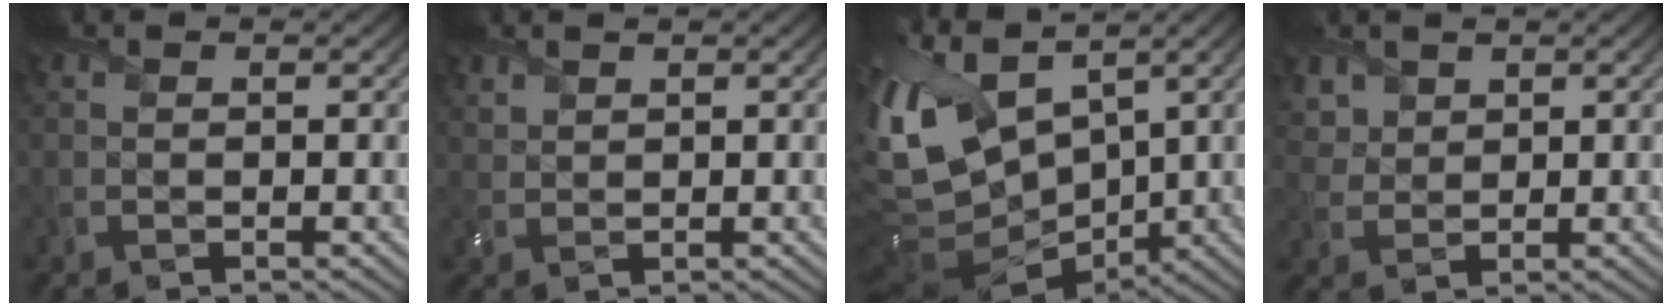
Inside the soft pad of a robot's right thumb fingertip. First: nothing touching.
{"total": 1.5, "force": [1.3, 0.7, 0.3], "torque": [-0.015, 0.001, 0.032]}
{"total": 14.4, "force": [3.4, 8.6, 11.0], "torque": [-0.285, -0.012, 0.088]}
{"total": 3.6, "force": [2.2, 2.5, 1.2], "torque": [-0.046, -0.005, 0.053]}